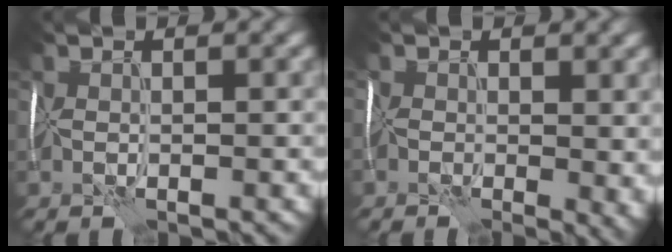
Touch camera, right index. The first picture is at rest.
{"total": 5.9, "force": [-0.9, 3.1, 5.0], "torque": [-0.069, -0.003, -0.003]}